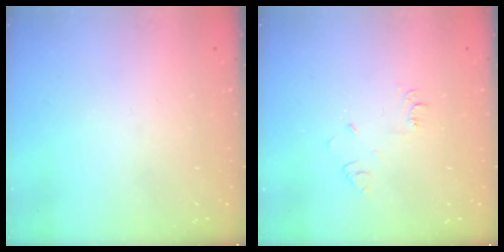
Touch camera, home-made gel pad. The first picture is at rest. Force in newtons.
{"total": 4.9, "press": 4.8, "slide": 0.7}